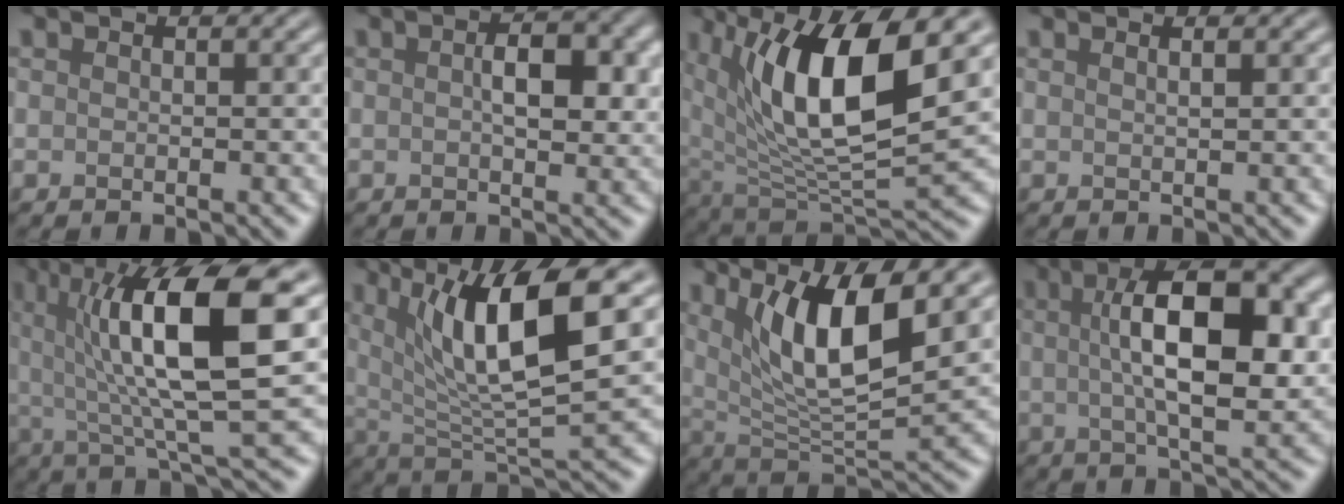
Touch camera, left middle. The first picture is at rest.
{"total": 4.0, "force": [0.4, 1.8, 3.6], "torque": [-0.056, -0.003, 0.004]}
{"total": 11.8, "force": [3.9, 4.2, 10.3], "torque": [-0.178, -0.013, 0.071]}
{"total": 2.0, "force": [1.1, 1.0, 1.4], "torque": [0.004, -0.001, -0.012]}
{"total": 11.6, "force": [2.4, 2.7, 11.0], "torque": [-0.169, -0.002, 0.046]}
{"total": 9.4, "force": [3.2, 2.4, 8.5], "torque": [-0.141, -0.013, 0.059]}
{"total": 8.8, "force": [3.2, 2.5, 7.8], "torque": [-0.131, -0.021, 0.061]}
{"total": 10.9, "force": [1.6, 3.9, 10.1], "torque": [-0.151, 0.005, 0.023]}